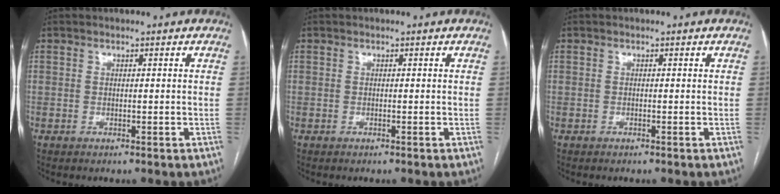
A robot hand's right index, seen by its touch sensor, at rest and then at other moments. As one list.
[{"total": 0.0}, {"total": 0.0}]